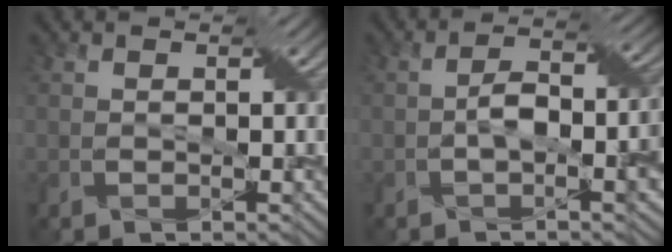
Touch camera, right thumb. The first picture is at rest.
{"total": 6.8, "force": [-1.2, 2.5, 6.2], "torque": [-0.101, 0.009, -0.024]}